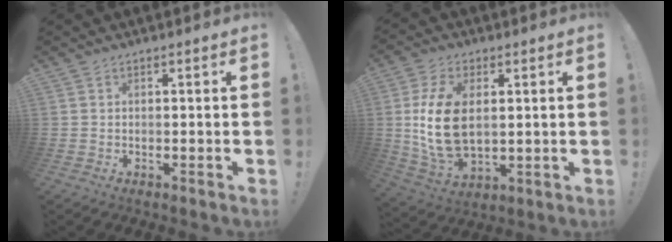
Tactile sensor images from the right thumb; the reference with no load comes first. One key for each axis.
{"total": 15.4, "fx": 1.6, "fy": 9.4, "fz": 12.1, "tx": -0.238, "ty": -0.002, "tz": 0.034}